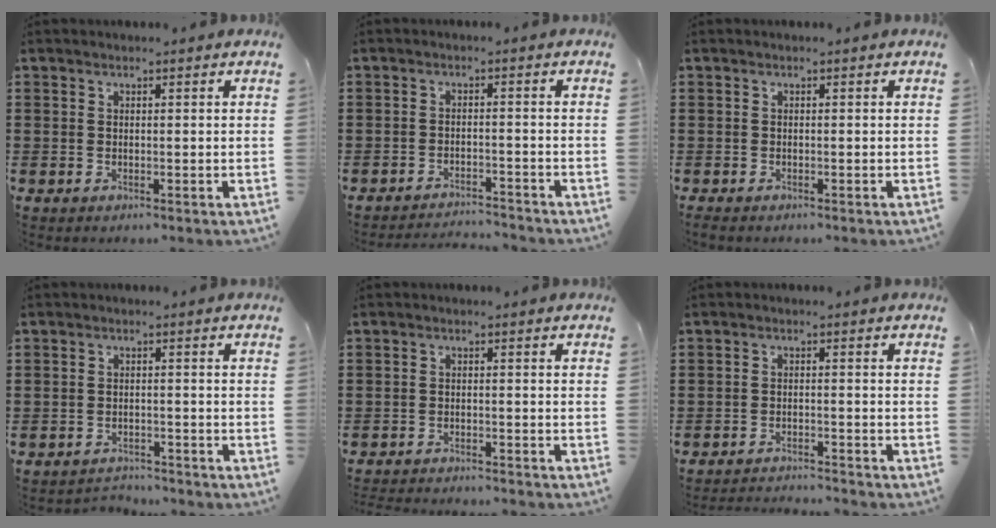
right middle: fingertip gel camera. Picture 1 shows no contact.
{"total": 2.7, "force": [-2.7, 0.1, 0.1], "torque": [-0.008, 0.001, -0.058]}
{"total": 0.5, "force": [-0.5, 0.1, 0.1], "torque": [-0.002, -0.002, -0.011]}
{"total": 2.3, "force": [-2.2, 0.4, -0.3], "torque": [-0.003, 0.001, -0.051]}
{"total": 2.1, "force": [-2.1, 0.0, 0.1], "torque": [-0.004, 0.001, -0.044]}
{"total": 2.4, "force": [-2.4, 0.0, 0.1], "torque": [-0.007, 0.001, -0.052]}